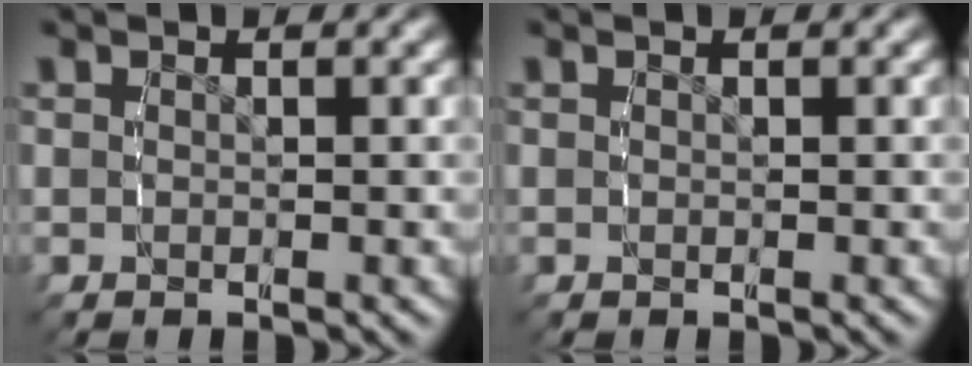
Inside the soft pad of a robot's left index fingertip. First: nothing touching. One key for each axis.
{"total": 0.0}